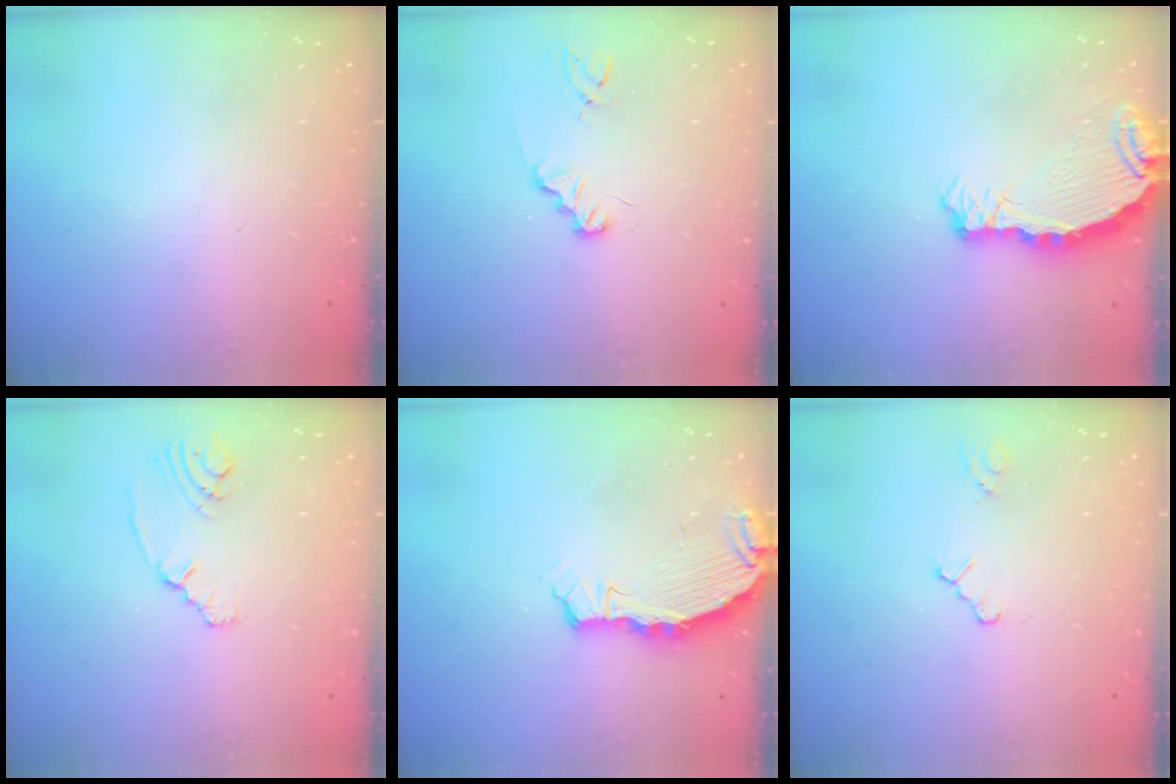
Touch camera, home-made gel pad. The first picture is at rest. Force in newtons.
{"total": 1.3, "press": 1.3, "slide": 0.2}
{"total": 7.5, "press": 7.4, "slide": 0.8}
{"total": 2.2, "press": 2.1, "slide": 0.6}
{"total": 4.2, "press": 4.2, "slide": 0.4}
{"total": 1.6, "press": 1.6, "slide": 0.3}